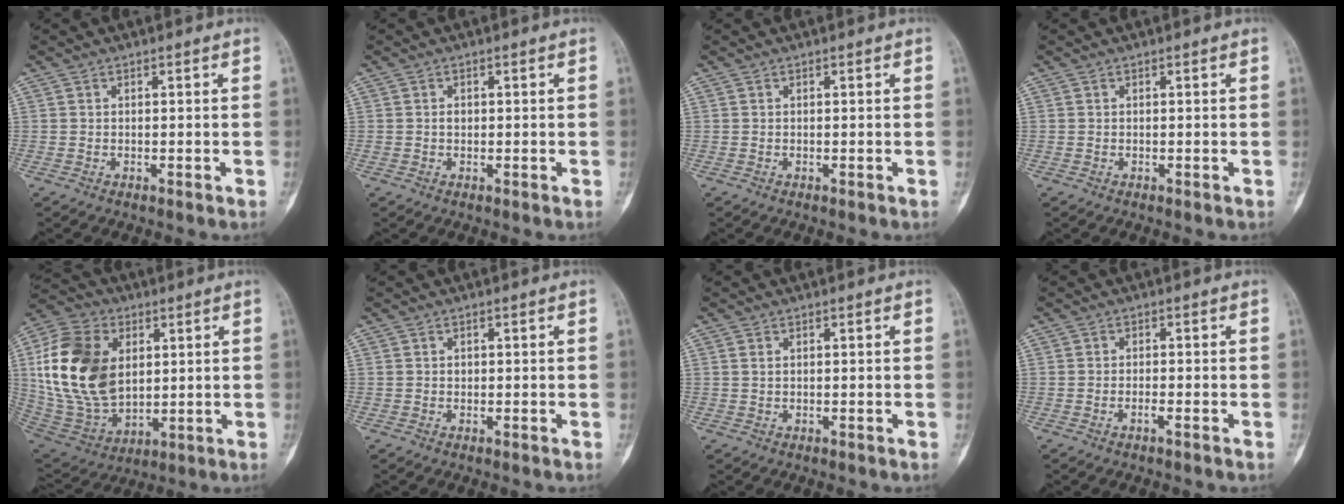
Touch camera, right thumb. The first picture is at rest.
{"total": 0.9, "force": [0.1, 0.7, 0.6], "torque": [-0.008, 0.003, 0.001]}
{"total": 0.0}
{"total": 0.0}
{"total": 21.9, "force": [4.0, 14.9, 15.6], "torque": [-0.300, -0.012, 0.085]}
{"total": 0.5, "force": [0.1, 0.5, 0.2], "torque": [0.001, 0.003, 0.002]}
{"total": 0.6, "force": [0.3, 0.4, 0.4], "torque": [-0.010, 0.006, 0.007]}
{"total": 1.4, "force": [-0.8, 0.3, 1.1], "torque": [-0.025, 0.006, -0.014]}